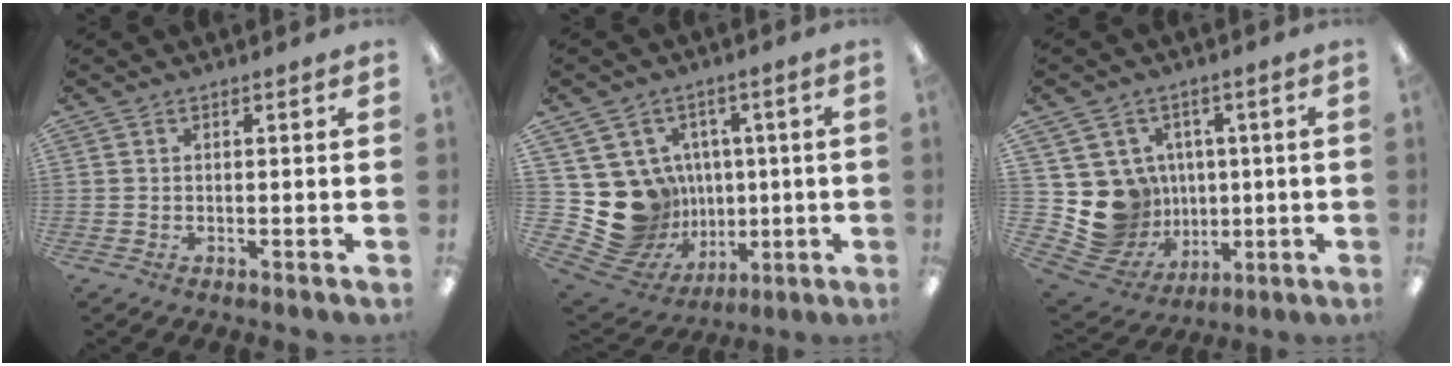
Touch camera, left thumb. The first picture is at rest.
{"total": 15.9, "force": [-0.5, 15.1, 4.9], "torque": [-0.128, -0.023, 0.030]}
{"total": 12.0, "force": [0.8, 11.8, 2.4], "torque": [-0.080, -0.013, 0.041]}